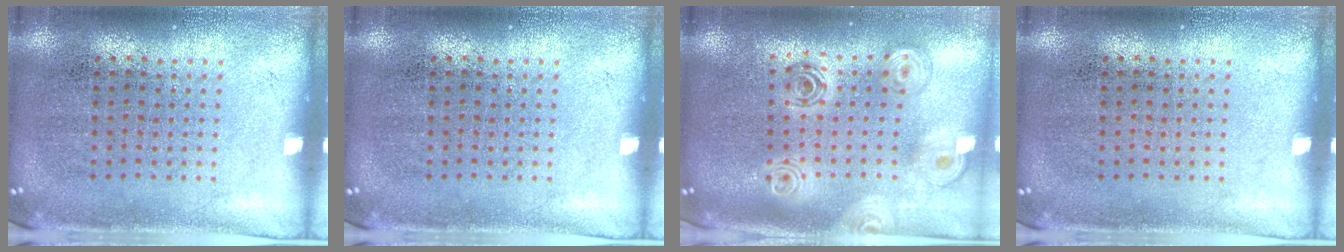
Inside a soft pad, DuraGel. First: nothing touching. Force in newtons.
{"total": 0.0}
{"total": 2.3, "press": 1.8, "slide": 1.4}
{"total": 0.0}